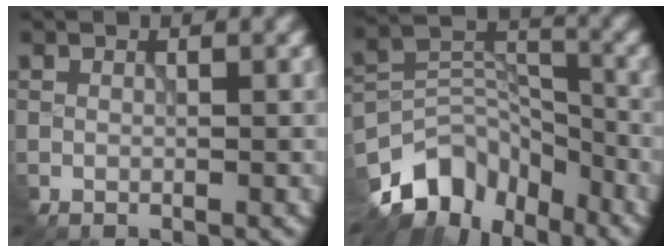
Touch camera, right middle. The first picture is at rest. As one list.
[{"total": 8.9, "force": [-6.4, 5.2, 3.3], "torque": [-0.054, 0.004, -0.130]}]